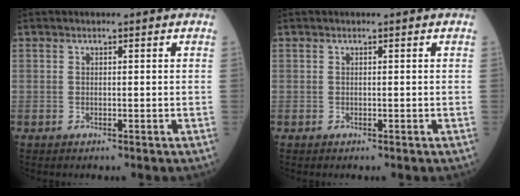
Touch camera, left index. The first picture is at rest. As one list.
[{"total": 0.0}]